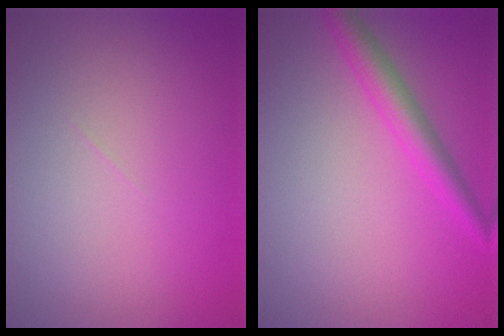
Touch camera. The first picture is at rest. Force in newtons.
{"total": 3.1, "press": 3.1, "slide": 0.1}